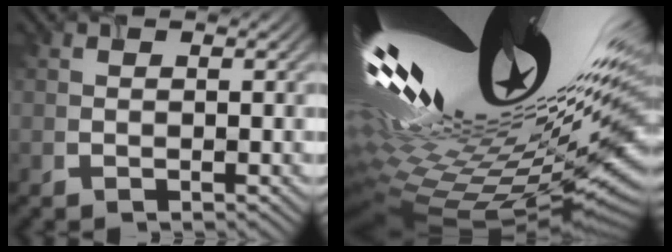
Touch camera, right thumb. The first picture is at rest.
{"total": 21.0, "force": [5.8, 6.3, 19.2], "torque": [-0.303, -0.013, 0.125]}